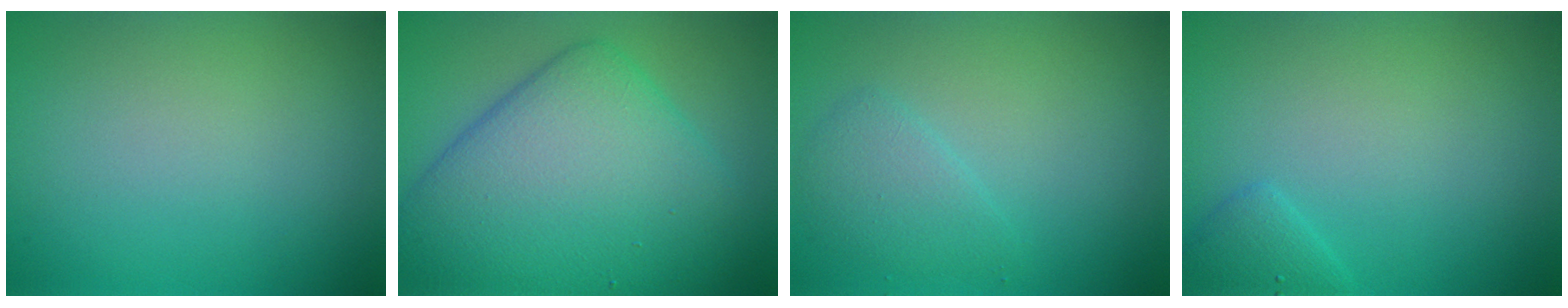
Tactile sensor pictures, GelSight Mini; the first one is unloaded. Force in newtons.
{"total": 11.2, "press": 11.2, "slide": 0.4}
{"total": 2.0, "press": 2.0, "slide": 0.1}
{"total": 1.3, "press": 1.3, "slide": 0.2}